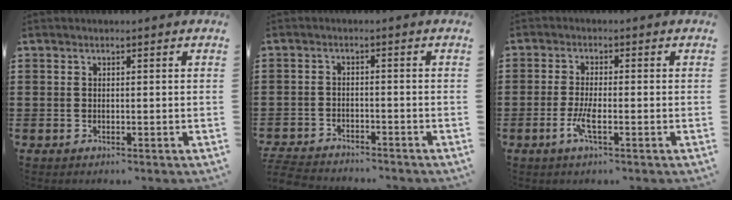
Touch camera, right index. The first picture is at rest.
{"total": 3.5, "force": [-3.5, 0.2, 0.2], "torque": [-0.016, -0.006, -0.075]}
{"total": 3.8, "force": [-1.6, 0.5, 3.4], "torque": [-0.076, -0.012, -0.033]}